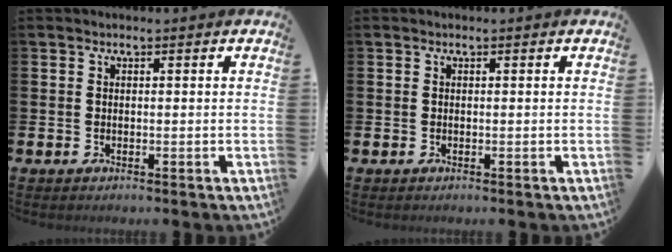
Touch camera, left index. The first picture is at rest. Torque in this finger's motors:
{"motor_torque": [0.00, 0.00, 0.00, 0.02]}